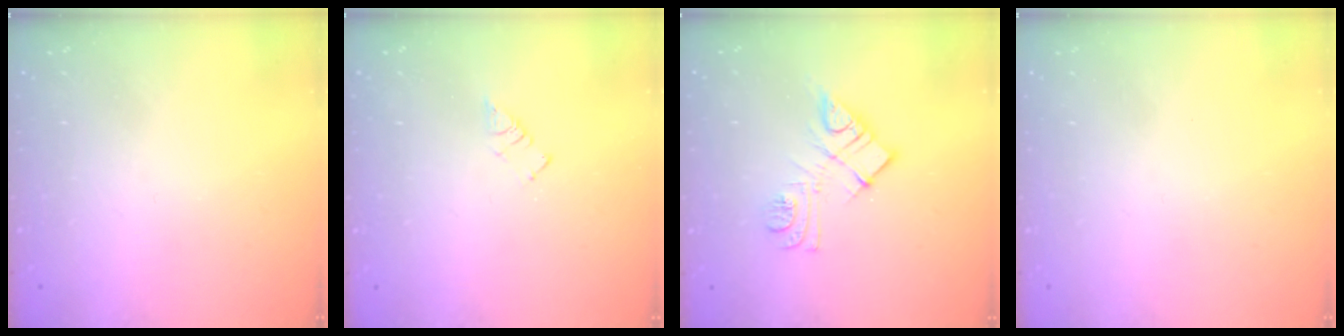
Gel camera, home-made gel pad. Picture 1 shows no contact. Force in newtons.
{"total": 2.9, "press": 2.9, "slide": 0.4}
{"total": 11.1, "press": 11.1, "slide": 0.5}
{"total": 1.5, "press": 1.5, "slide": 0.1}